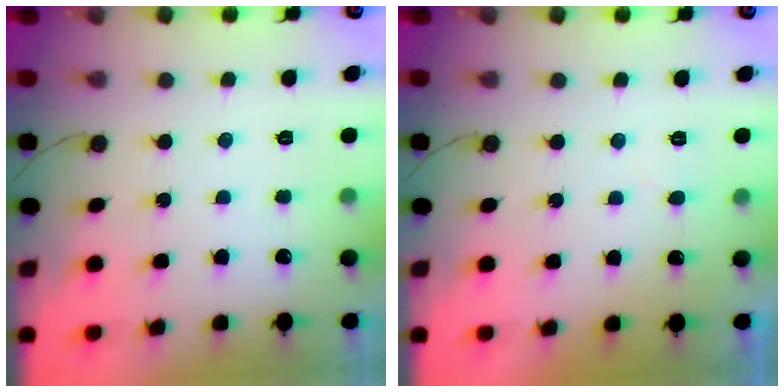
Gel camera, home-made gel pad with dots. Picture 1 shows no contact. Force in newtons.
{"total": 2.4, "press": 2.4, "slide": 0.2}